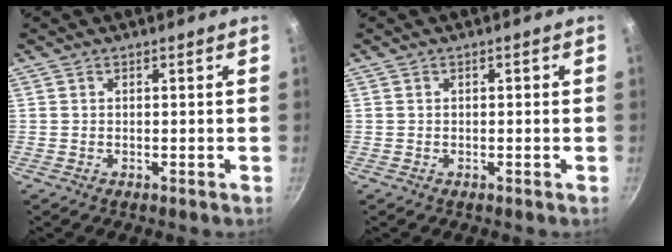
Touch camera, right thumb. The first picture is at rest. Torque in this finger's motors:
{"motor_torque": [0.35, -0.60, -0.04, 0.40, -0.03]}